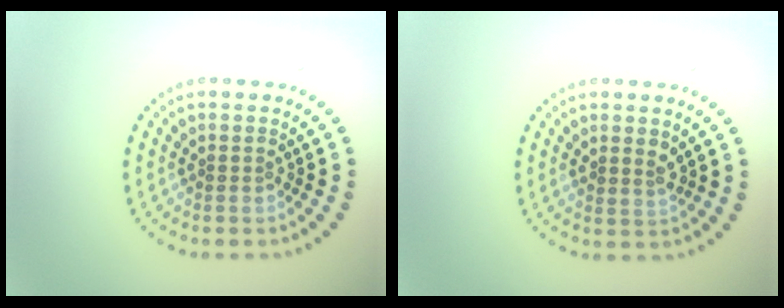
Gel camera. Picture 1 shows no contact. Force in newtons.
{"total": 1.3, "press": 1.1, "slide": 0.7}